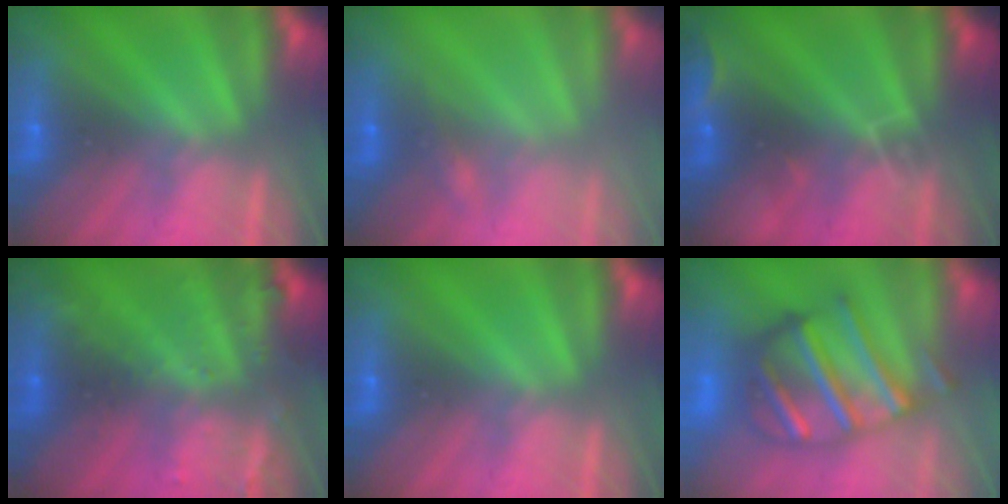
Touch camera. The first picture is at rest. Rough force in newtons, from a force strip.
{"total": 2.2}
{"total": 2.9}
{"total": 2.9}
{"total": 0.0}
{"total": 8.1}